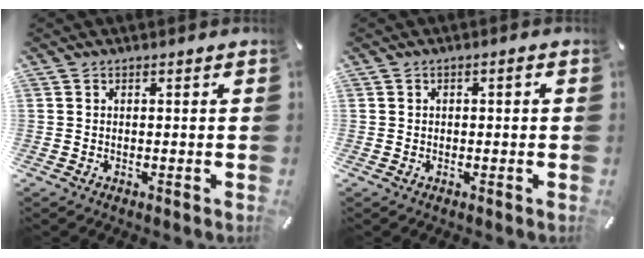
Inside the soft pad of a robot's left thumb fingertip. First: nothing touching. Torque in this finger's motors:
{"motor_torque": [-0.01, -0.23, 0.05, 0.14, 0.00]}